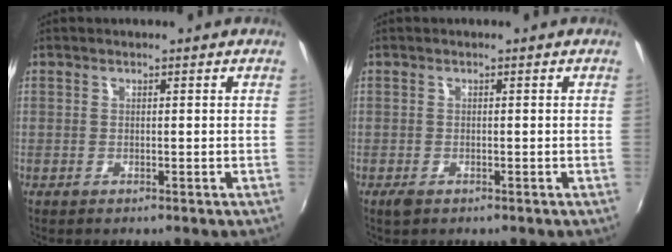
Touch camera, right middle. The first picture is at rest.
{"total": 1.5, "force": [-1.0, 0.8, 0.8], "torque": [-0.016, -0.005, -0.019]}